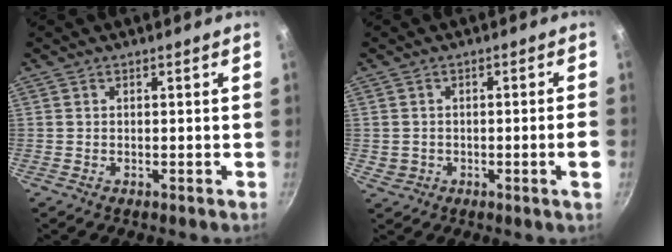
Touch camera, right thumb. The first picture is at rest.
{"total": 4.0, "force": [-0.7, 0.9, 3.9], "torque": [-0.058, 0.017, -0.001]}